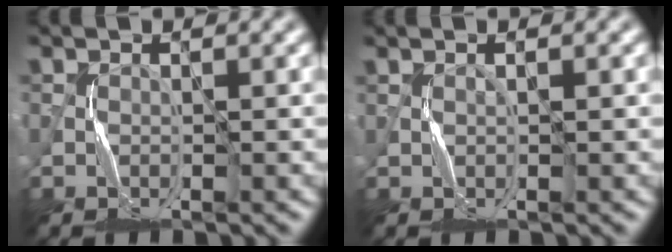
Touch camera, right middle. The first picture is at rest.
{"total": 0.5, "force": [0.4, -0.4, 0.1], "torque": [-0.001, 0.001, 0.008]}